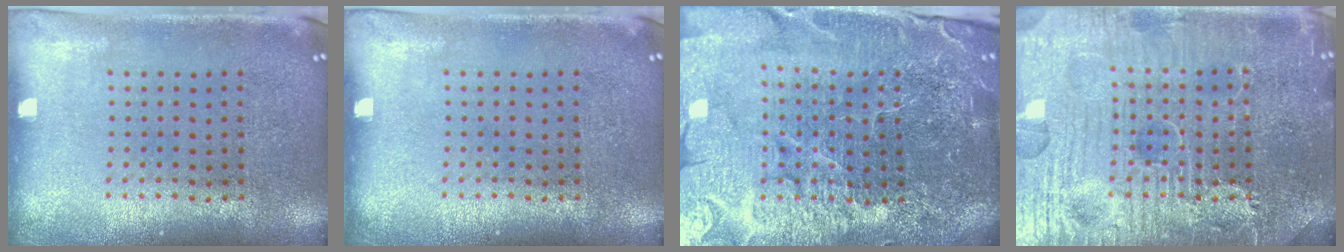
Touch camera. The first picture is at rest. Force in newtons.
{"total": 0.0}
{"total": 6.1, "press": 5.4, "slide": 2.8}
{"total": 7.8, "press": 7.7, "slide": 0.8}